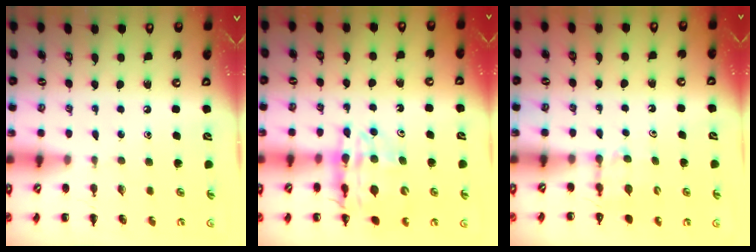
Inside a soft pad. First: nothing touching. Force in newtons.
{"total": 13.1, "press": 12.6, "slide": 3.7}
{"total": 5.3, "press": 5.1, "slide": 1.5}